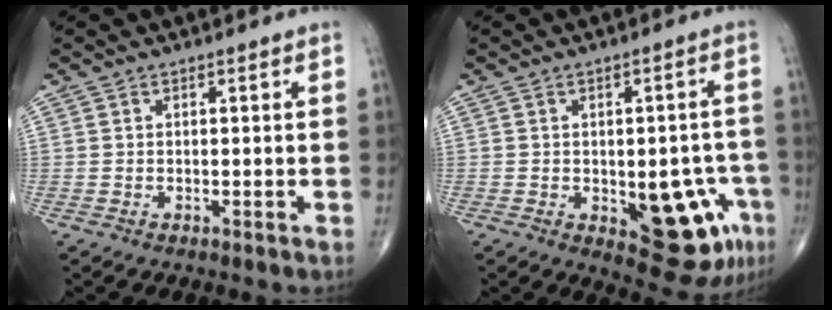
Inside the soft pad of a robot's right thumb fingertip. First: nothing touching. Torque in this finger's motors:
{"motor_torque": [1.61, 1.33, 0.93, -0.78, 0.09]}